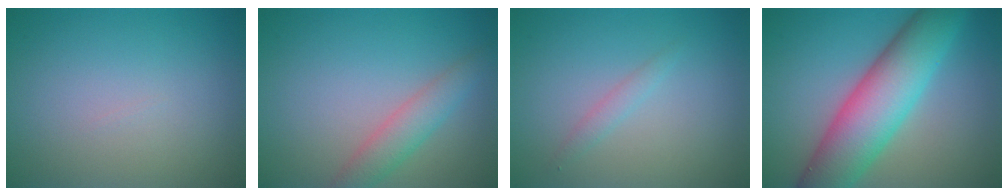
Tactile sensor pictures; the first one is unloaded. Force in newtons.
{"total": 2.9, "press": 2.9, "slide": 0.1}
{"total": 1.0, "press": 1.0, "slide": 0.1}
{"total": 9.5, "press": 9.5, "slide": 0.3}